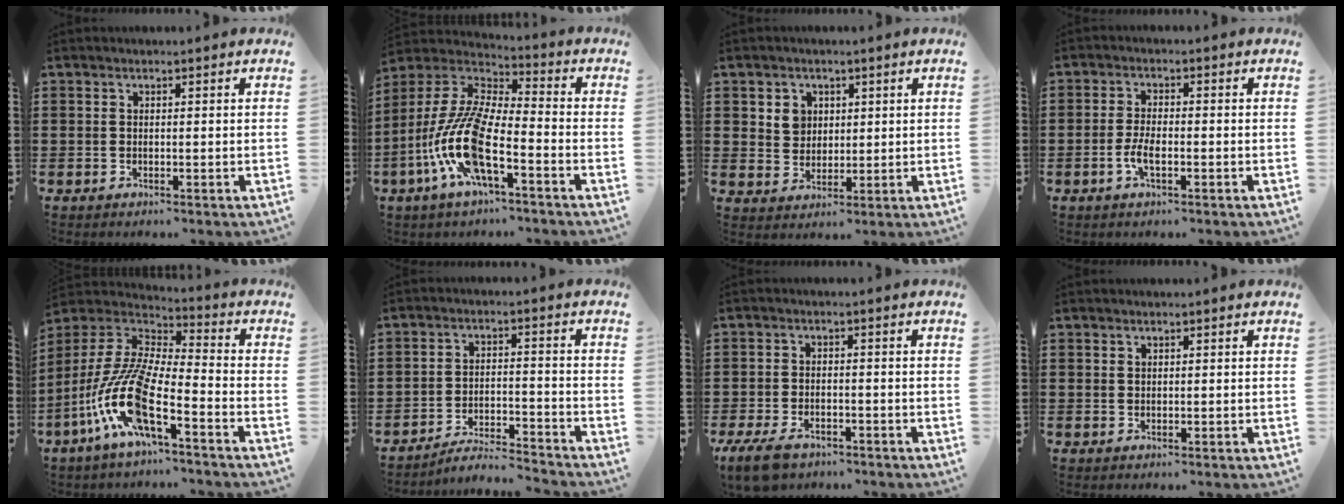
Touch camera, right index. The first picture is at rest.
{"total": 12.8, "force": [-6.2, 3.3, 10.7], "torque": [-0.260, -0.019, -0.132]}
{"total": 3.9, "force": [1.6, 3.4, 0.9], "torque": [-0.033, 0.012, 0.028]}
{"total": 3.3, "force": [-1.2, 1.0, 2.9], "torque": [-0.066, -0.006, -0.025]}
{"total": 13.0, "force": [-7.2, 2.6, 10.5], "torque": [-0.246, -0.019, -0.148]}
{"total": 4.9, "force": [-4.7, 0.2, 1.1], "torque": [-0.029, -0.001, -0.097]}
{"total": 4.1, "force": [-3.4, 1.4, 1.9], "torque": [-0.052, -0.006, -0.068]}
{"total": 0.7, "force": [0.4, 0.5, 0.2], "torque": [-0.005, 0.001, 0.009]}